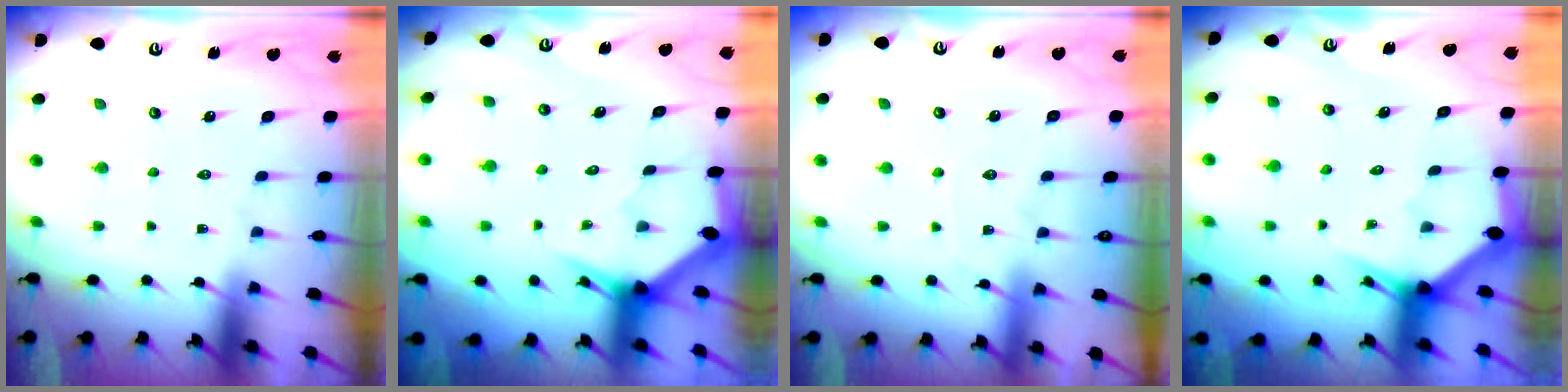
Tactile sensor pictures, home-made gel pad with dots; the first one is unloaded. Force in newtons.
{"total": 3.1, "press": 3.1, "slide": 0.1}
{"total": 3.1, "press": 3.1, "slide": 0.4}
{"total": 2.8, "press": 2.8, "slide": 0.2}